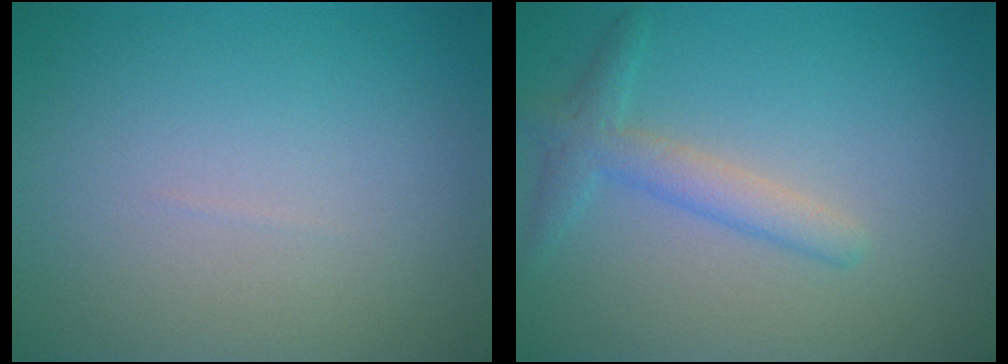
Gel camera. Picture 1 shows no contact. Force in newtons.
{"total": 2.5, "press": 2.5, "slide": 0.1}